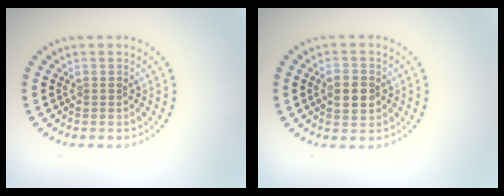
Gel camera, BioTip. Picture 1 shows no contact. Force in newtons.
{"total": 2.9, "press": 2.9, "slide": 0.1}